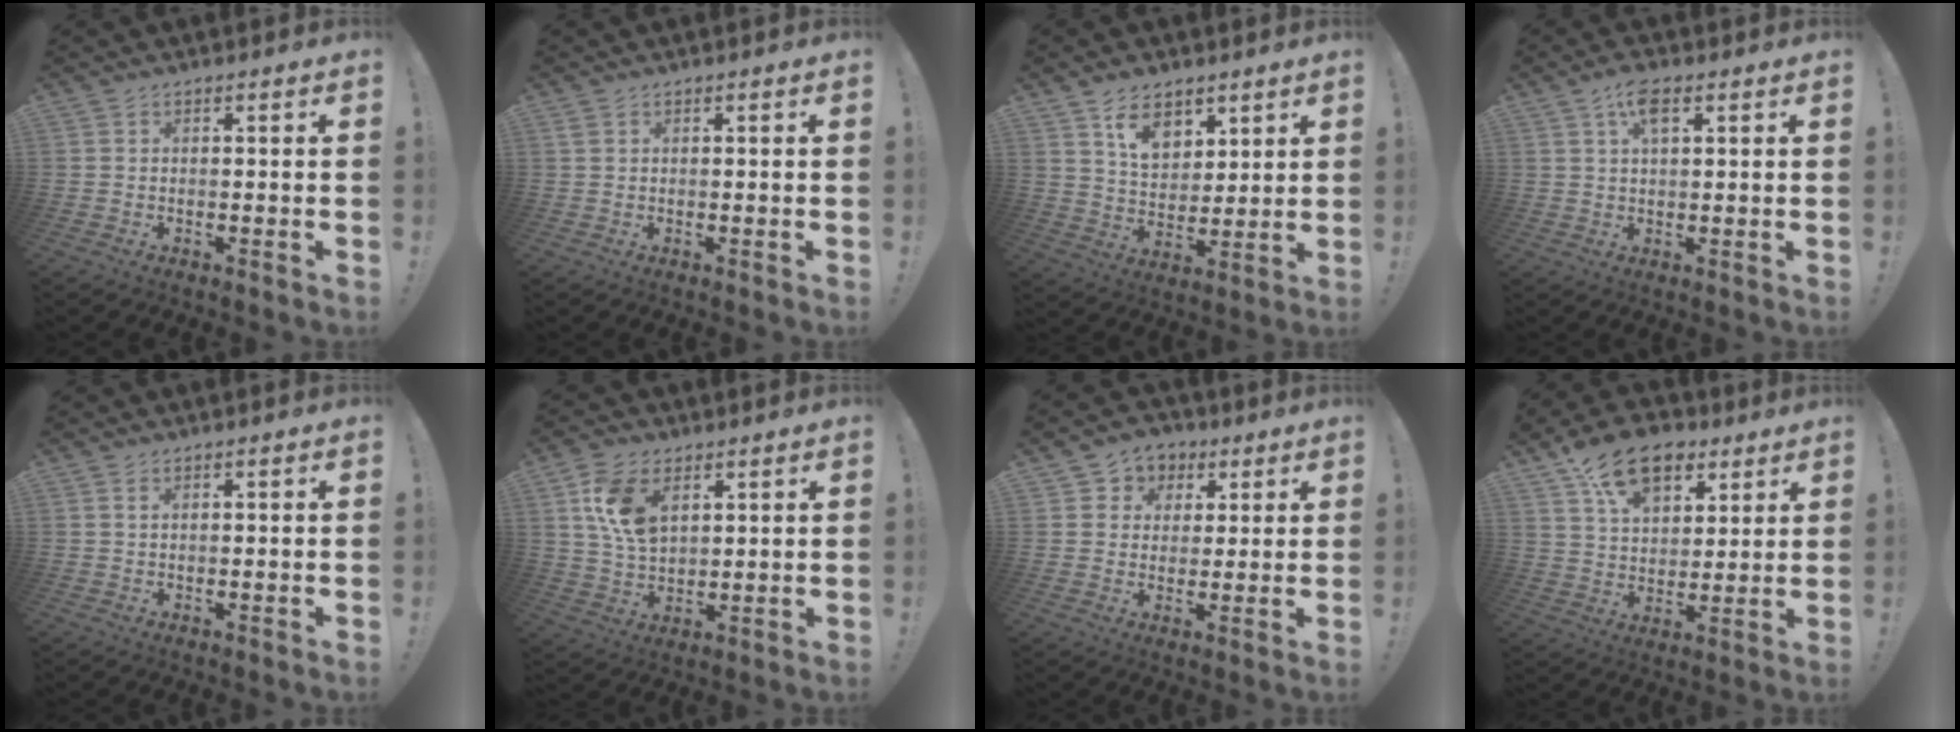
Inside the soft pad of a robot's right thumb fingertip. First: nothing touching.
{"total": 1.0, "force": [0.6, 0.6, 0.5], "torque": [-0.013, 0.003, 0.012]}
{"total": 9.5, "force": [6.3, 5.9, 3.9], "torque": [-0.050, -0.043, 0.118]}
{"total": 6.1, "force": [2.9, 3.2, 4.4], "torque": [-0.067, -0.005, 0.049]}
{"total": 1.0, "force": [0.5, 0.4, 0.8], "torque": [-0.007, -0.002, 0.007]}
{"total": 12.3, "force": [5.2, 7.8, 8.0], "torque": [-0.145, -0.010, 0.097]}
{"total": 6.6, "force": [1.5, 6.3, 1.4], "torque": [-0.010, -0.007, 0.033]}
{"total": 15.3, "force": [9.3, 9.4, 7.7], "torque": [-0.123, -0.051, 0.173]}